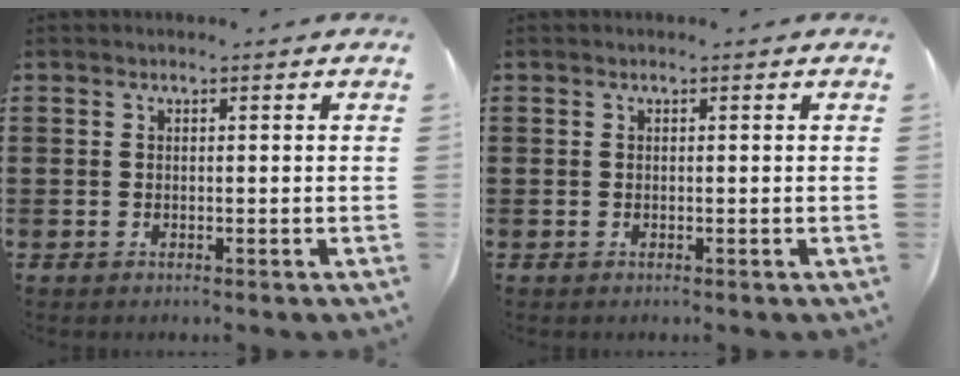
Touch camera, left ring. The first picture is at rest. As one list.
[{"total": 0.0}]